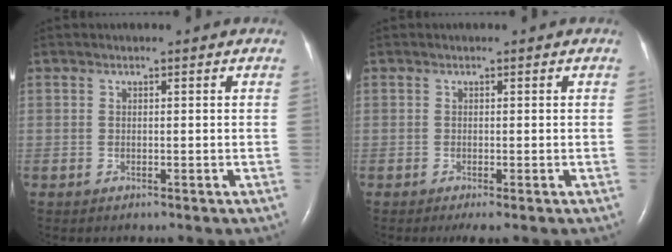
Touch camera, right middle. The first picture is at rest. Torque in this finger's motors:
{"motor_torque": [0.25, -0.19, 0.05, 0.03]}